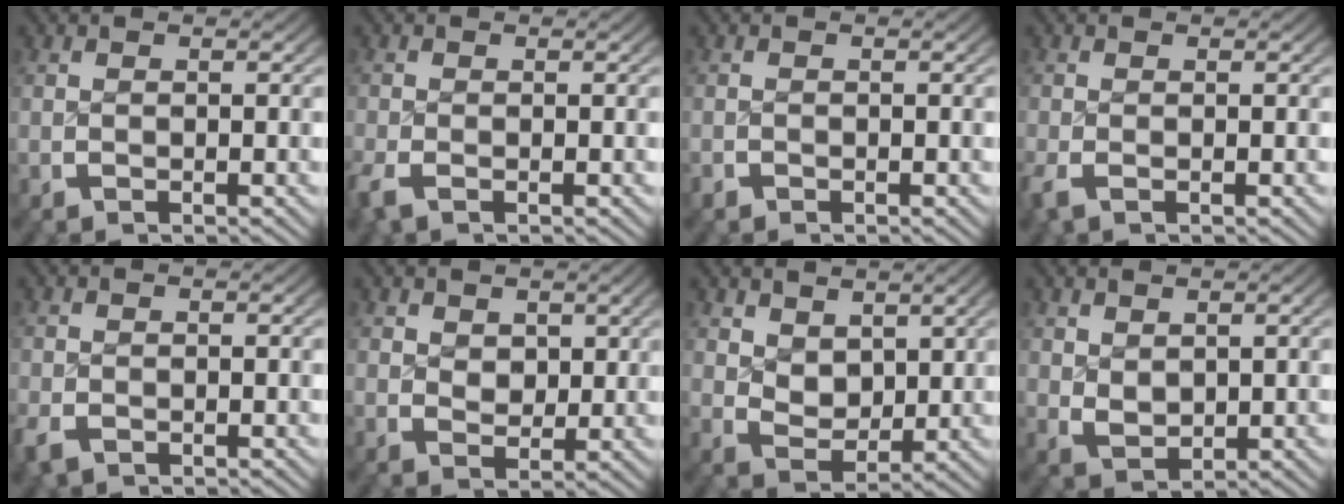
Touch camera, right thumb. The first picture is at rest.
{"total": 1.6, "force": [-1.1, 0.8, 0.8], "torque": [-0.025, -0.008, -0.020]}
{"total": 0.7, "force": [-0.7, 0.3, -0.1], "torque": [0.001, -0.006, -0.013]}
{"total": 1.3, "force": [-0.8, 0.7, 0.8], "torque": [-0.025, -0.009, -0.013]}
{"total": 1.8, "force": [-1.2, 1.1, 0.6], "torque": [-0.016, -0.009, -0.020]}
{"total": 2.3, "force": [1.3, 1.6, 1.1], "torque": [-0.015, -0.021, 0.035]}
{"total": 3.3, "force": [1.4, 2.2, 2.0], "torque": [-0.037, -0.018, 0.034]}
{"total": 2.4, "force": [0.7, 1.8, 1.5], "torque": [-0.027, -0.015, 0.029]}